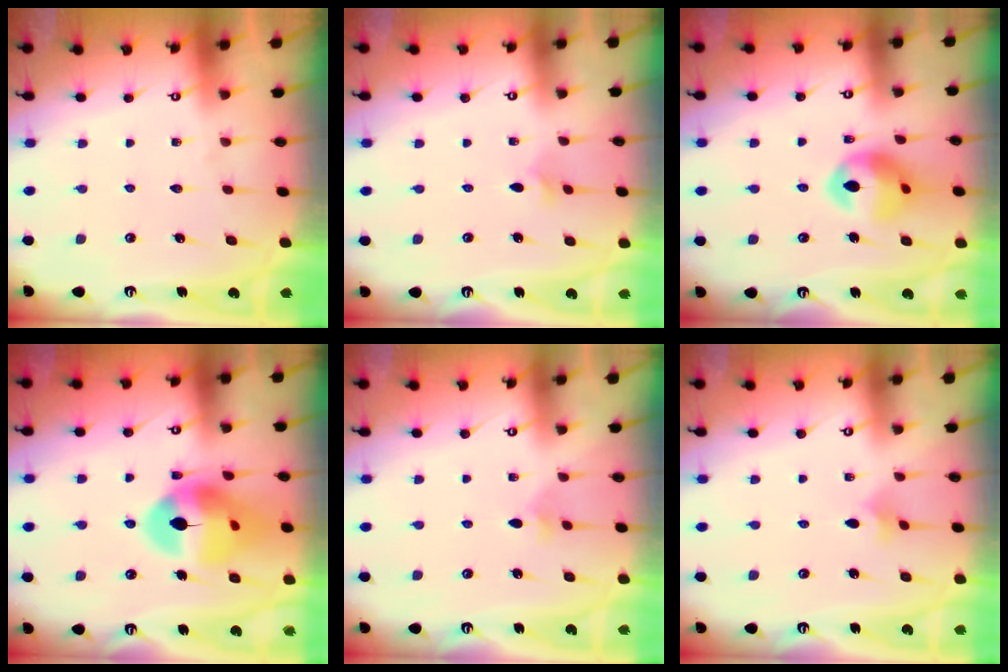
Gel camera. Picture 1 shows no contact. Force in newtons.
{"total": 2.1, "press": 2.1, "slide": 0.5}
{"total": 13.5, "press": 13.4, "slide": 1.7}
{"total": 16.8, "press": 16.7, "slide": 1.8}
{"total": 3.0, "press": 2.9, "slide": 0.6}
{"total": 2.4, "press": 2.3, "slide": 0.5}